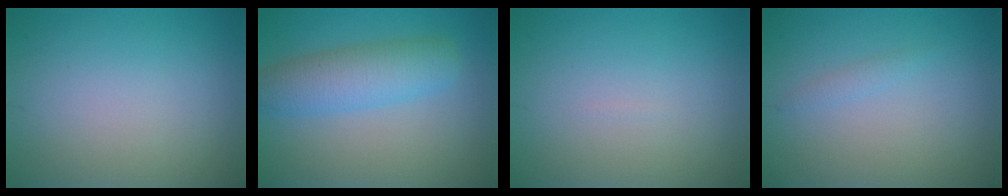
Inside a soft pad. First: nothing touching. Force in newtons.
{"total": 6.0, "press": 6.0, "slide": 0.1}
{"total": 0.0}
{"total": 0.8, "press": 0.8, "slide": 0.1}